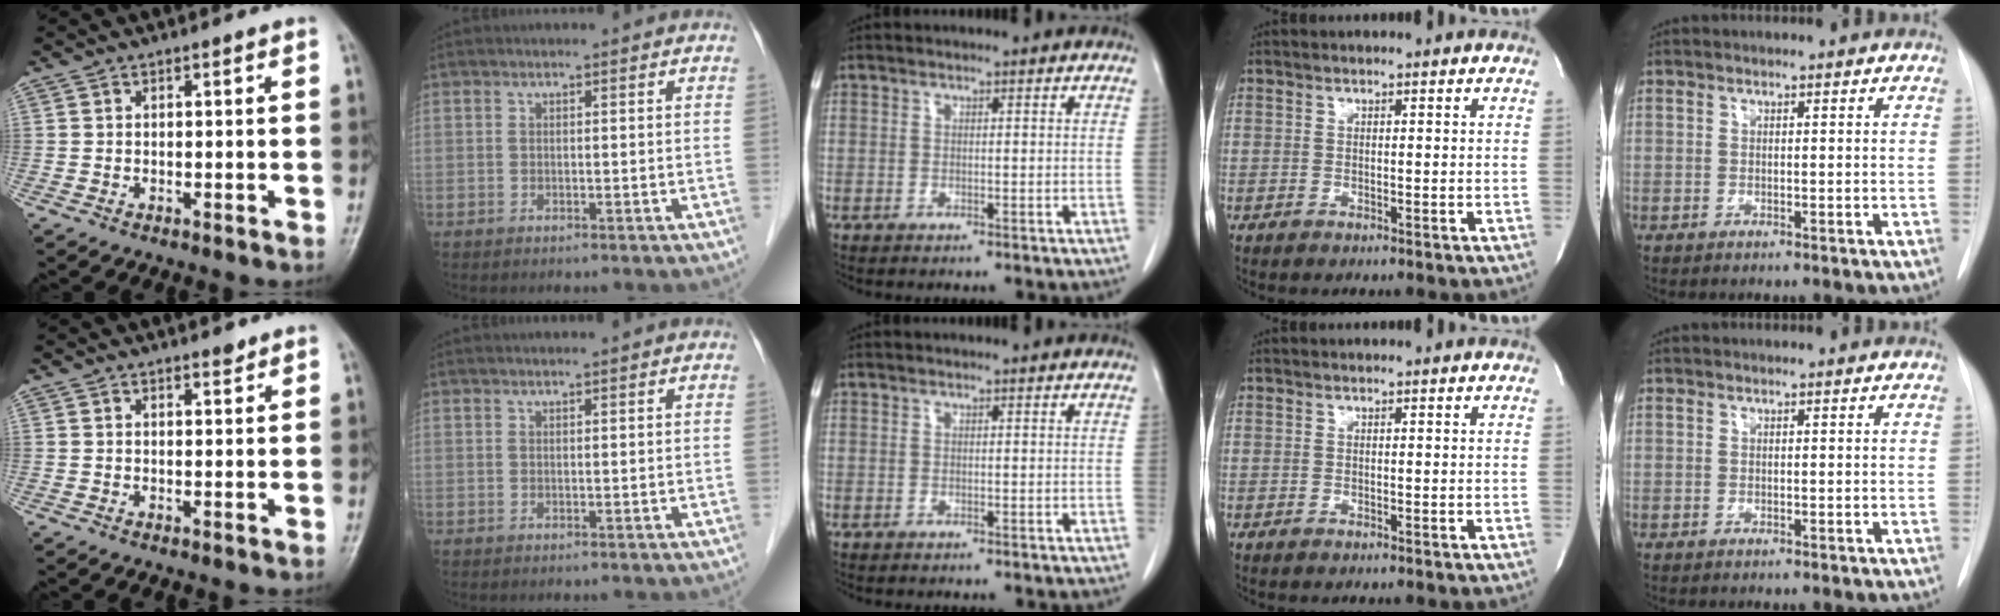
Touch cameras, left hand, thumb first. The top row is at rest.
{"thumb": {"total": 1.4, "force": [1.2, 0.4, 0.5], "torque": [-0.004, -0.010, 0.018]}, "index": {"total": 1.3, "force": [1.2, -0.2, 0.6], "torque": [-0.006, 0.012, 0.023]}}